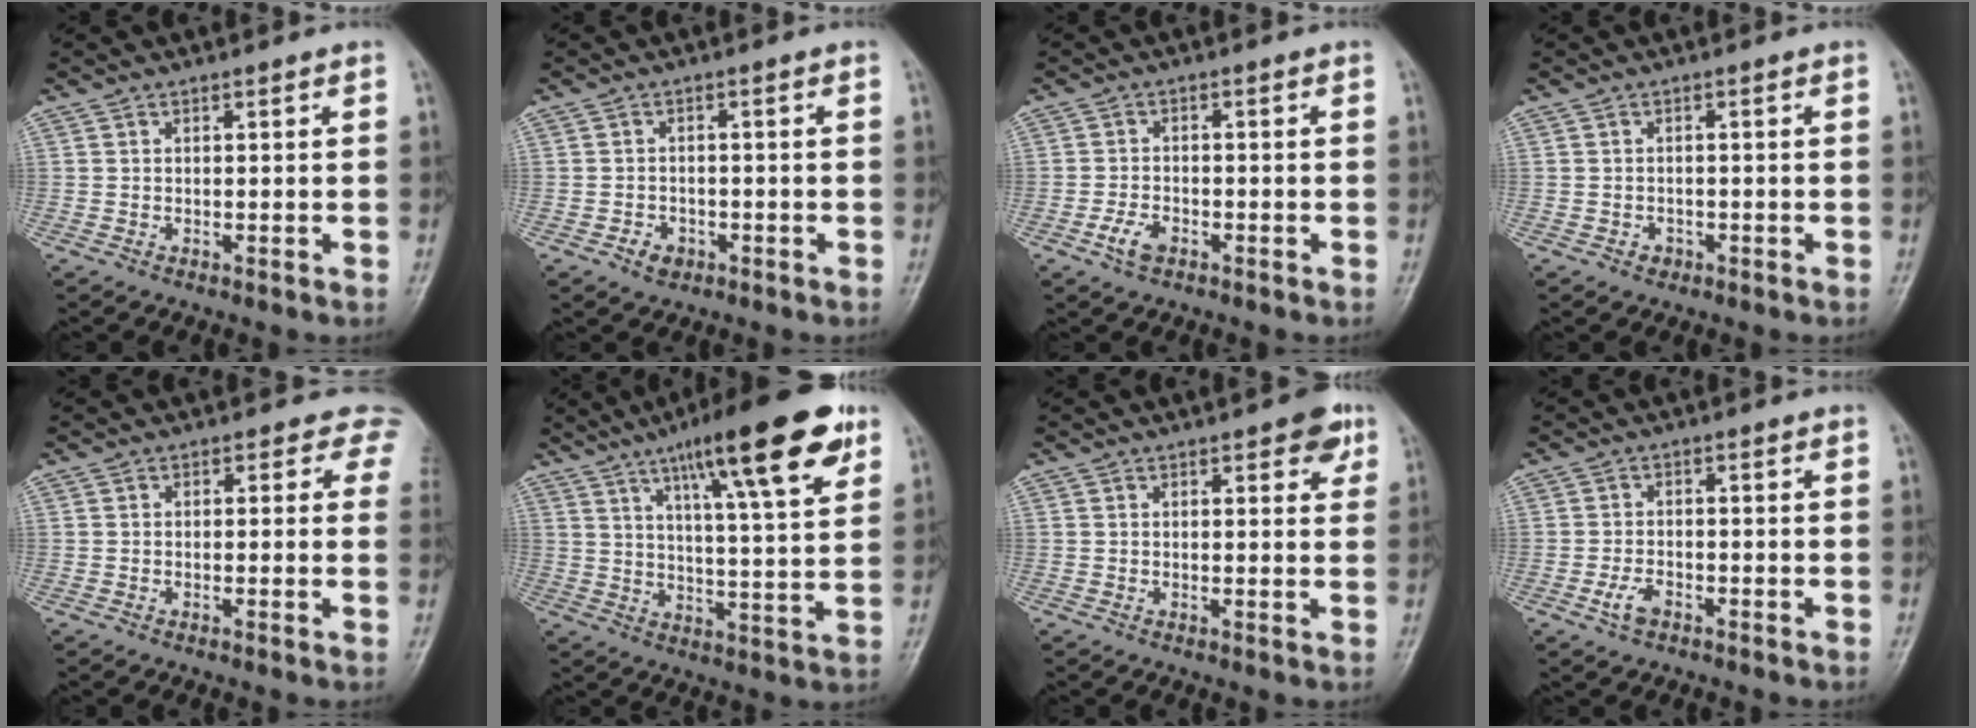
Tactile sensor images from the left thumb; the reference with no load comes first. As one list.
[{"total": 2.7, "force": [-1.3, 2.1, 1.0], "torque": [-0.008, 0.008, -0.019]}, {"total": 3.6, "force": [-1.9, 2.1, 2.3], "torque": [-0.044, 0.010, -0.036]}, {"total": 1.5, "force": [-0.7, 1.2, 0.4], "torque": [0.000, 0.006, -0.010]}, {"total": 3.4, "force": [1.9, 2.4, 1.4], "torque": [0.018, -0.004, -0.006]}, {"total": 19.8, "force": [10.8, 4.2, 16.1], "torque": [-0.220, -0.027, 0.163]}, {"total": 4.5, "force": [2.3, 2.0, 3.3], "torque": [-0.022, -0.006, 0.021]}, {"total": 3.2, "force": [-1.7, 1.8, 2.0], "torque": [-0.042, 0.009, -0.031]}]